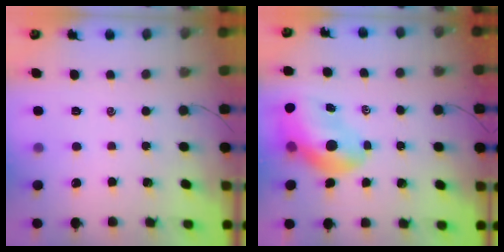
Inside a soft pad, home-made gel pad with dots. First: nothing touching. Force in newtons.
{"total": 13.4, "press": 12.7, "slide": 4.2}